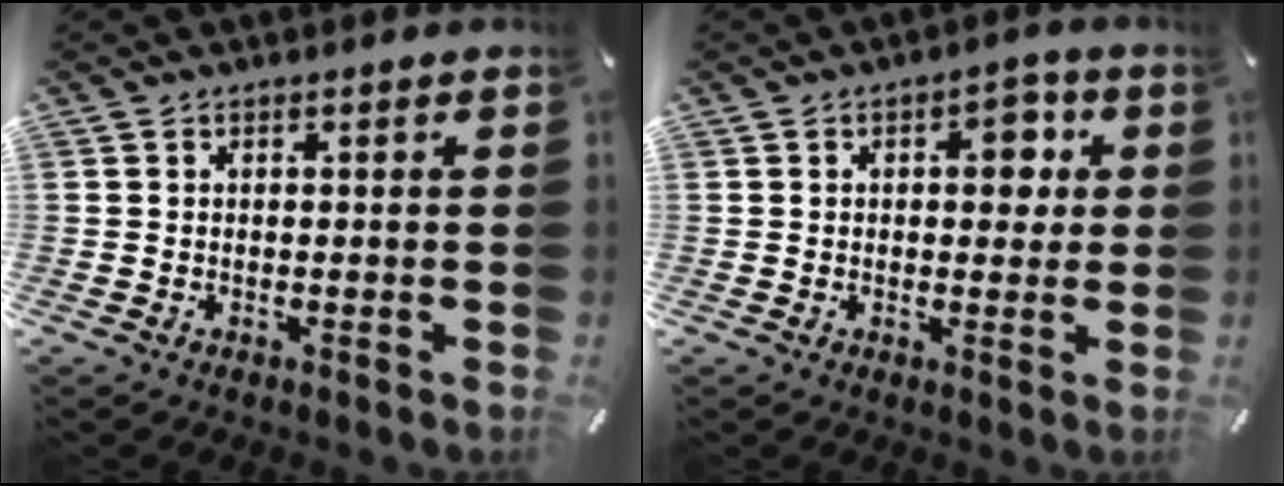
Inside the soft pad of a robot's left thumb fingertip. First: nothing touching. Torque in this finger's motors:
{"motor_torque": [1.36, 1.33, 0.56, -0.56, 0.22]}